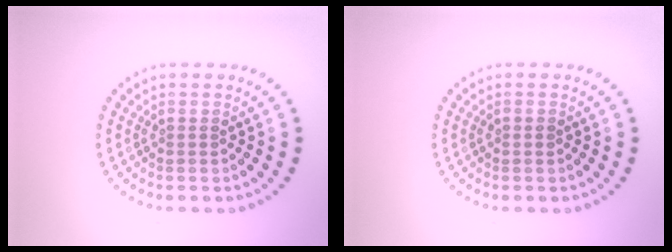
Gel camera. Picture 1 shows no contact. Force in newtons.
{"total": 0.8, "press": 0.8, "slide": 0.1}